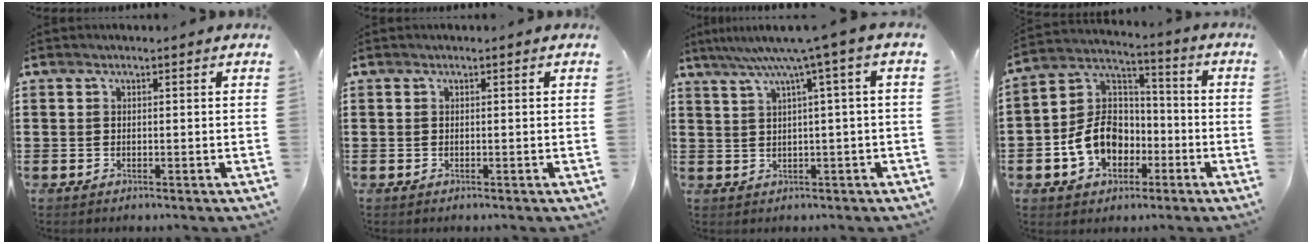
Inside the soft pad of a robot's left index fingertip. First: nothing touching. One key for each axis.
{"total": 0.0}
{"total": 5.7, "fx": 2.3, "fy": -0.9, "fz": 5.1, "tx": -0.104, "ty": -0.011, "tz": 0.032}
{"total": 10.0, "fx": -3.6, "fy": 7.9, "fz": 5.0, "tx": -0.137, "ty": 0.019, "tz": -0.071}